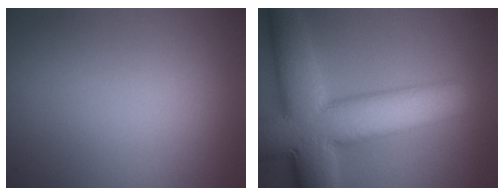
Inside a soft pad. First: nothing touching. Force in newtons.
{"total": 12.6, "press": 12.6, "slide": 0.4}